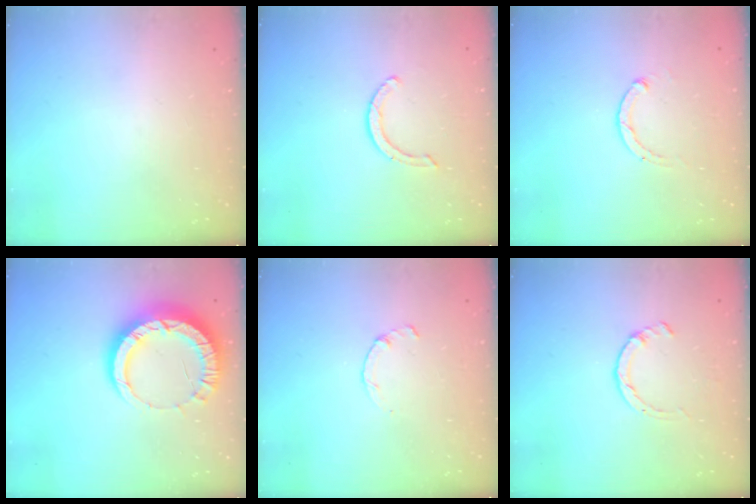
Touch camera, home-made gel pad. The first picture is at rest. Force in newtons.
{"total": 3.1, "press": 3.1, "slide": 0.1}
{"total": 1.8, "press": 1.7, "slide": 0.5}
{"total": 12.8, "press": 12.8, "slide": 1.2}
{"total": 0.9, "press": 0.8, "slide": 0.3}
{"total": 1.4, "press": 1.3, "slide": 0.3}